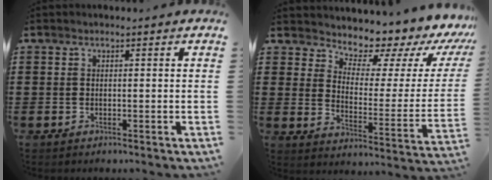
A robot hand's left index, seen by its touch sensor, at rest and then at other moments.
{"total": 5.8, "force": [5.4, 2.0, 0.8], "torque": [-0.028, -0.056, 0.086]}